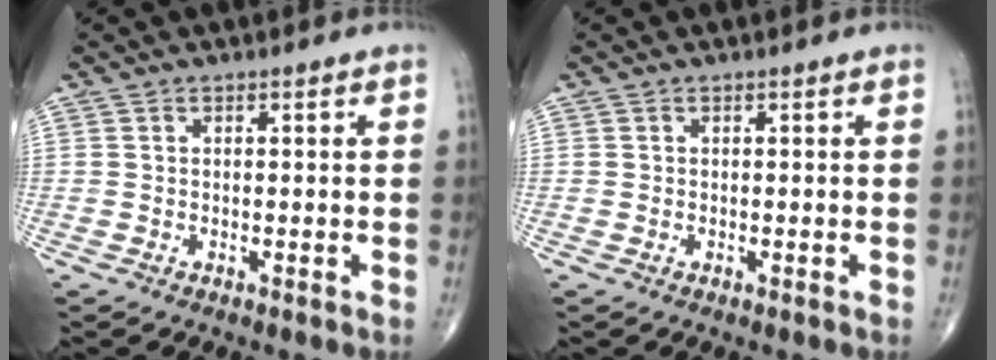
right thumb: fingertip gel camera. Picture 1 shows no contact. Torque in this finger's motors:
{"motor_torque": [1.01, 0.68, -0.09, -0.16, -0.04]}